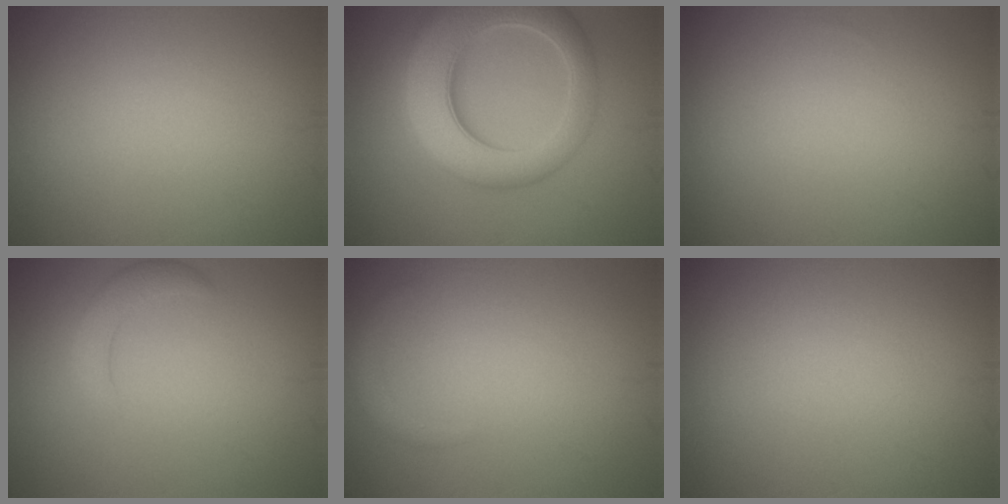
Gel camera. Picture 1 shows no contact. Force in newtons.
{"total": 9.8, "press": 9.8, "slide": 0.6}
{"total": 0.0}
{"total": 2.2, "press": 2.1, "slide": 0.2}
{"total": 1.1, "press": 1.1, "slide": 0.1}
{"total": 0.0}